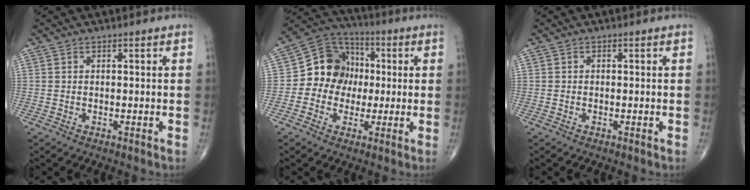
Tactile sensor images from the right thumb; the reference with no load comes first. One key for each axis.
{"total": 11.7, "fx": -0.3, "fy": 10.5, "fz": 5.3, "tx": -0.045, "ty": 0.030, "tz": -0.018}
{"total": 0.0}